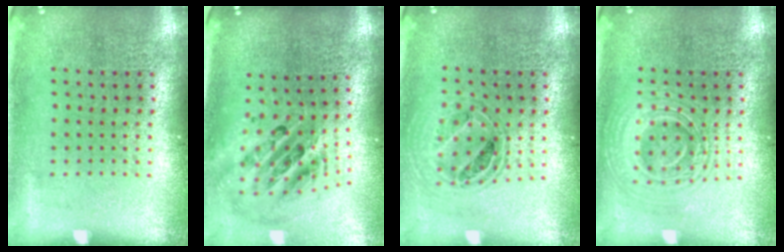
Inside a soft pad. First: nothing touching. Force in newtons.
{"total": 2.4, "press": 1.7, "slide": 1.7}
{"total": 0.8, "press": 0.8, "slide": 0.2}
{"total": 2.8, "press": 2.8, "slide": 0.5}